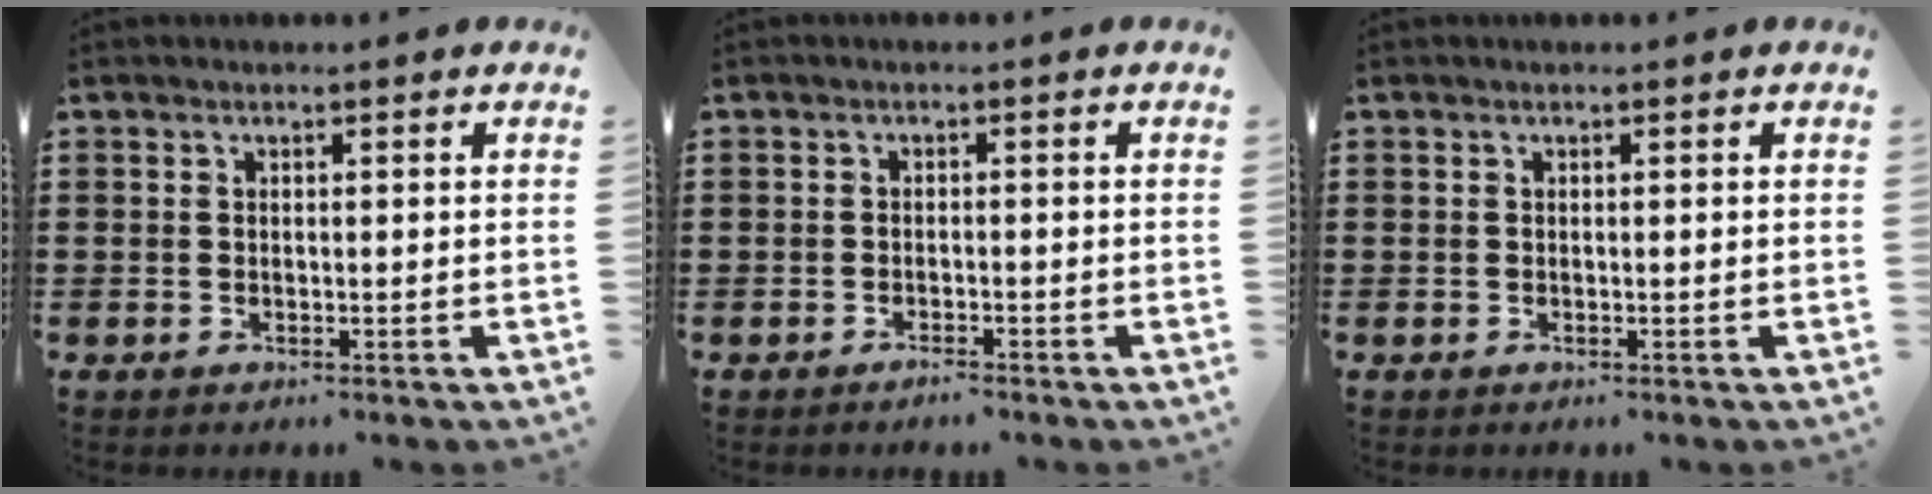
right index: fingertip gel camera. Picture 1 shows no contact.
{"total": 1.1, "force": [-1.0, 0.1, 0.4], "torque": [-0.011, -0.003, -0.019]}
{"total": 0.0}